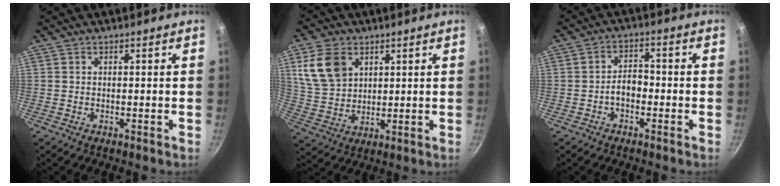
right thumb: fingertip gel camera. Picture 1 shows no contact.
{"total": 10.7, "force": [4.3, 7.6, 6.2], "torque": [-0.106, -0.011, 0.094]}
{"total": 4.0, "force": [-1.5, 2.4, 2.7], "torque": [-0.030, 0.023, -0.030]}